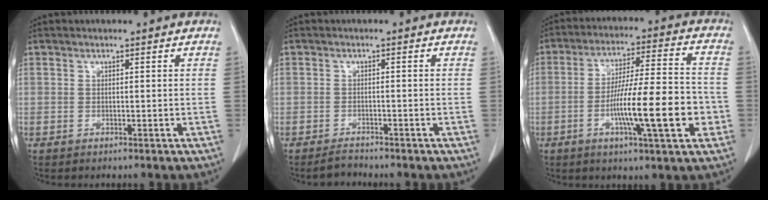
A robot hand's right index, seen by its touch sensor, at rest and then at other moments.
{"total": 1.7, "force": [-1.7, 0.3, 0.1], "torque": [-0.004, -0.004, -0.026]}
{"total": 15.0, "force": [-4.2, 1.5, 14.4], "torque": [-0.243, 0.001, -0.068]}